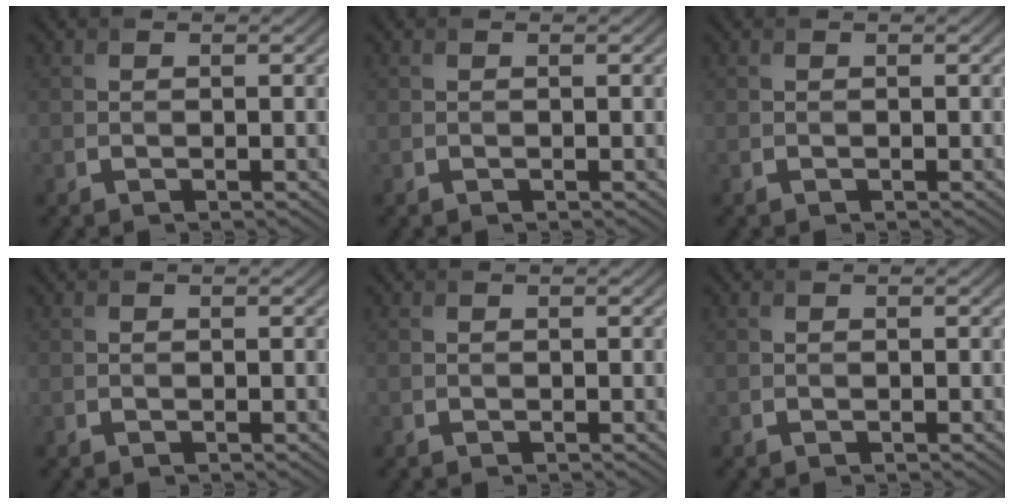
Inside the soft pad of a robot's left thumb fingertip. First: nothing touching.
{"total": 0.0}
{"total": 0.0}
{"total": 0.0}
{"total": 0.0}
{"total": 0.0}